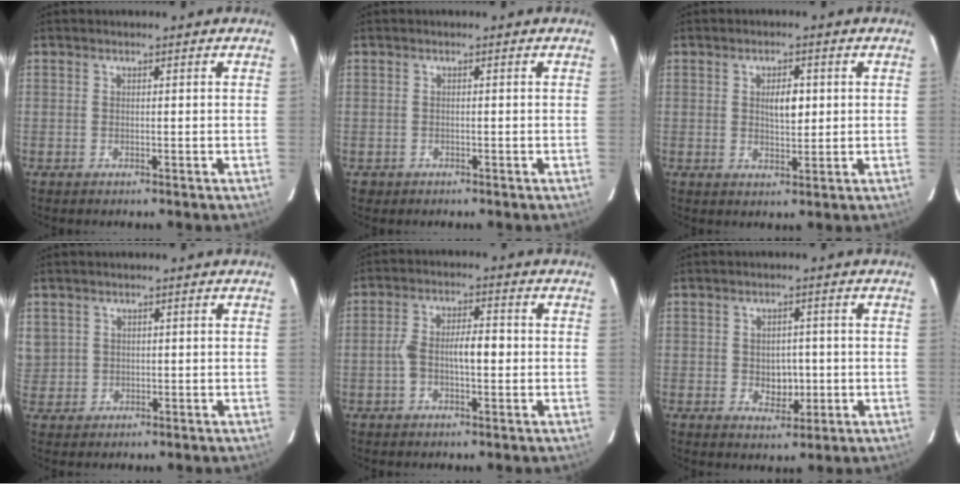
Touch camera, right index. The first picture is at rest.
{"total": 1.0, "force": [-0.4, 0.9, -0.1], "torque": [-0.007, 0.002, -0.003]}
{"total": 3.9, "force": [0.8, 1.6, 3.5], "torque": [-0.058, 0.001, 0.015]}
{"total": 3.8, "force": [1.4, 3.5, 0.4], "torque": [-0.012, 0.008, 0.036]}
{"total": 6.2, "force": [-0.7, 2.2, 5.8], "torque": [-0.117, 0.023, -0.013]}
{"total": 4.1, "force": [-0.5, 2.8, 2.9], "torque": [-0.033, 0.002, 0.001]}